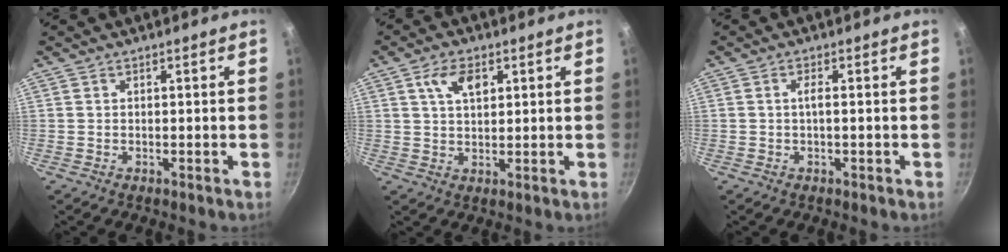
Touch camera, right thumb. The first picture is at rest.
{"total": 6.0, "force": [2.3, 3.4, 4.3], "torque": [-0.067, -0.004, 0.038]}
{"total": 1.5, "force": [-0.2, 0.4, 1.5], "torque": [-0.033, 0.005, -0.006]}